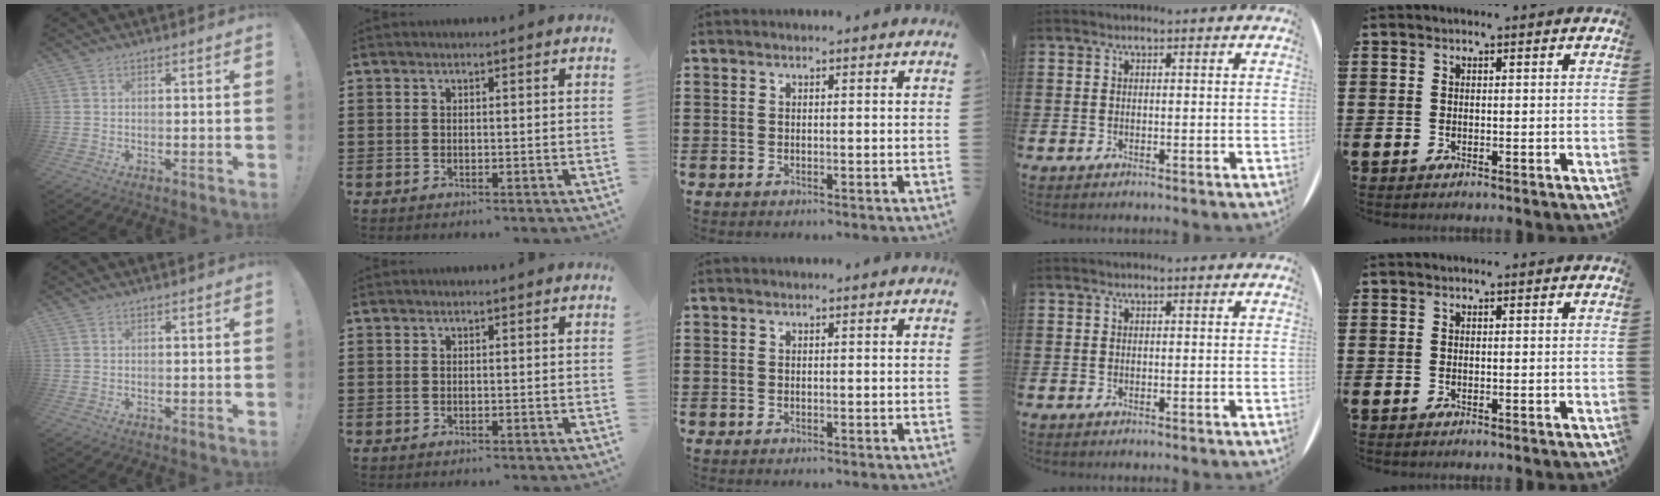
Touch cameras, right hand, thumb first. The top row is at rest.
{}